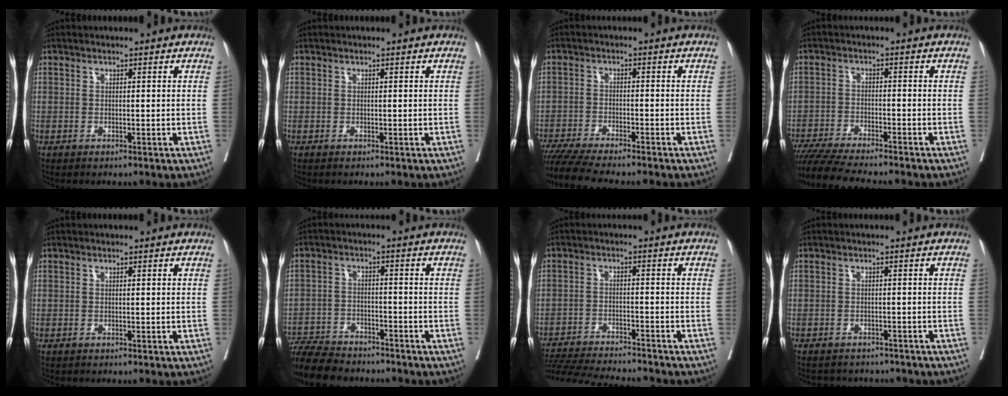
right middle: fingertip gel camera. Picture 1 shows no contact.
{"total": 0.0}
{"total": 11.2, "force": [-9.8, 0.3, 5.4], "torque": [-0.072, -0.020, -0.156]}
{"total": 12.3, "force": [-10.9, 0.1, 5.7], "torque": [-0.079, -0.020, -0.174]}
{"total": 0.0}
{"total": 11.3, "force": [-10.3, 2.6, 3.9], "torque": [-0.066, -0.007, -0.166]}
{"total": 16.9, "force": [-15.6, 1.4, 6.1], "torque": [-0.120, -0.025, -0.232]}
{"total": 10.1, "force": [-9.1, 3.5, 2.7], "torque": [-0.048, 0.004, -0.100]}